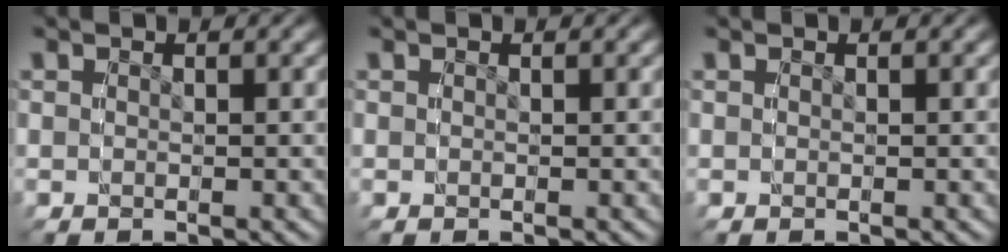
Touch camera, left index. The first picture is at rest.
{"total": 0.0}
{"total": 0.0}